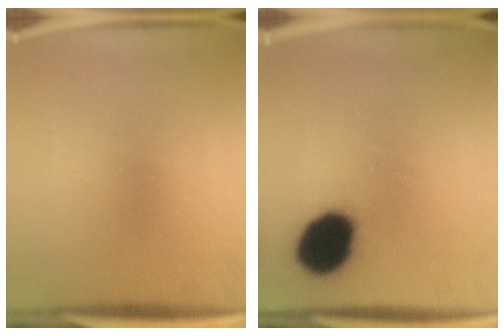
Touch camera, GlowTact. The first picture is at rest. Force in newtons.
{"total": 16.4}